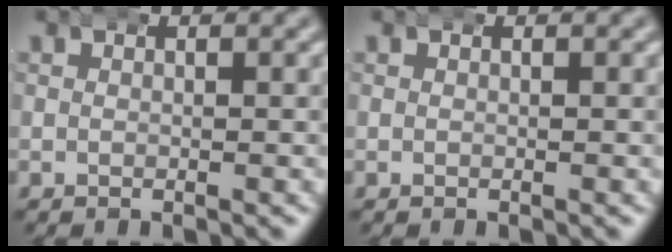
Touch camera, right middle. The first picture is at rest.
{"total": 0.0}